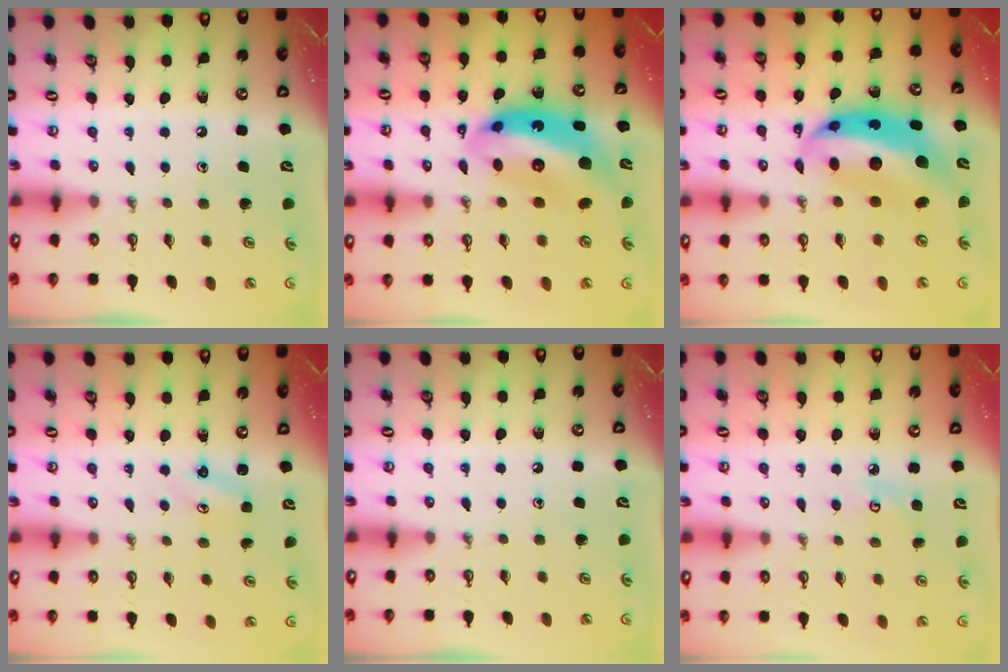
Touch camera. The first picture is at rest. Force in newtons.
{"total": 14.0, "press": 14.0, "slide": 1.5}
{"total": 12.4, "press": 12.4, "slide": 1.2}
{"total": 2.5, "press": 2.5, "slide": 0.3}
{"total": 0.0}
{"total": 3.8, "press": 3.8, "slide": 0.4}